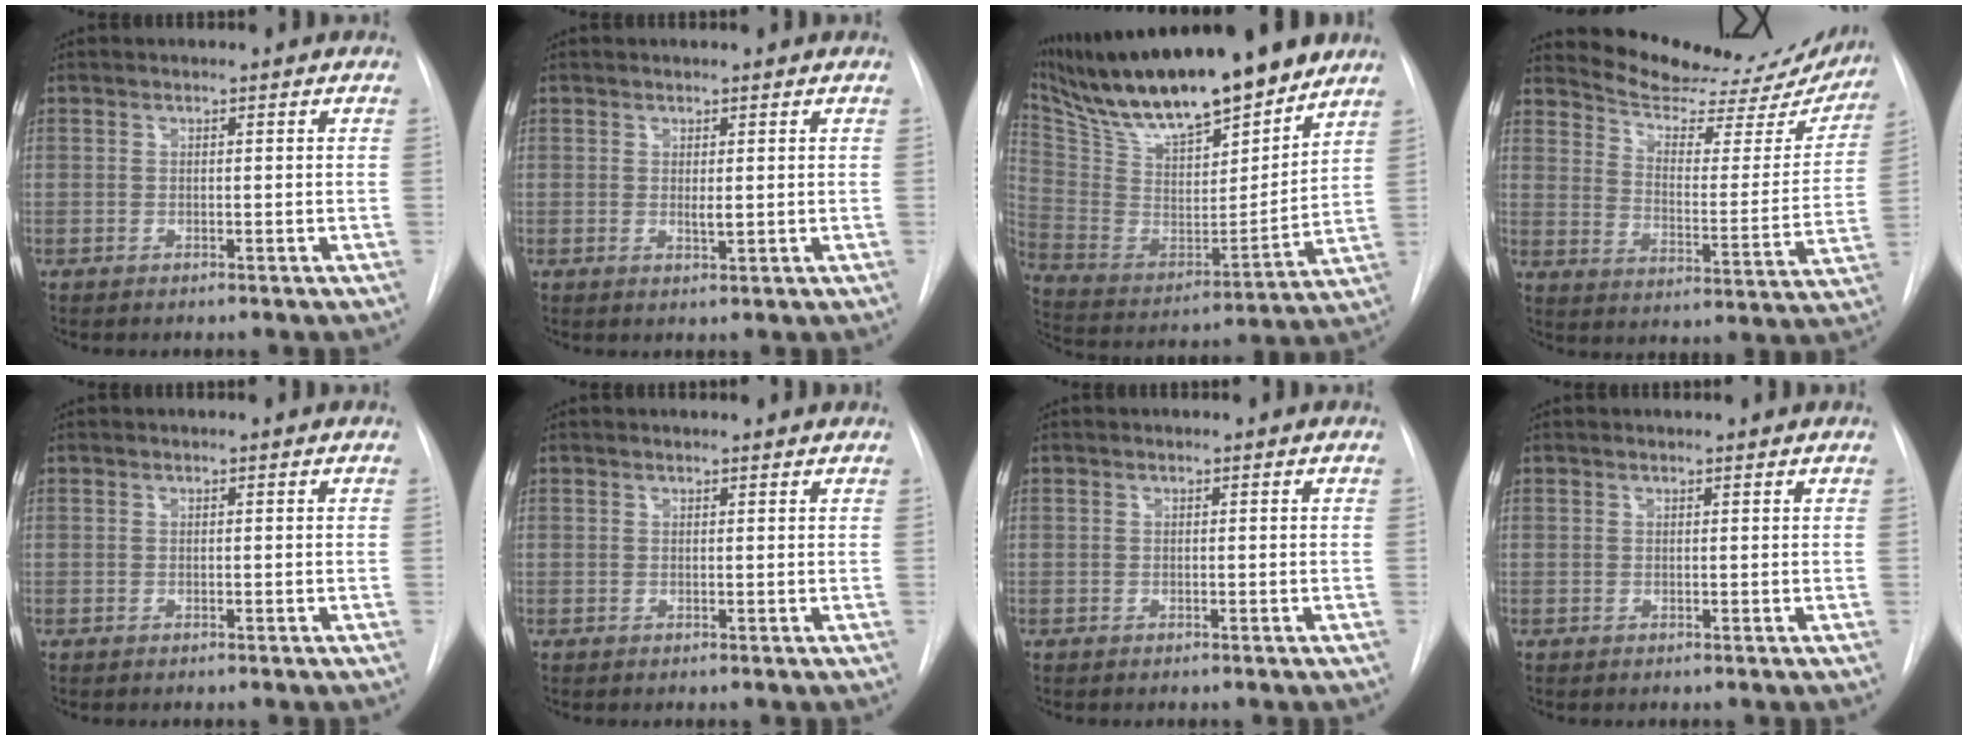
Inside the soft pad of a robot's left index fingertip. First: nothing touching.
{"total": 1.2, "force": [0.3, 0.3, 1.1], "torque": [-0.019, -0.003, 0.008]}
{"total": 24.9, "force": [20.4, 5.0, 13.4], "torque": [-0.243, -0.007, 0.339]}
{"total": 22.0, "force": [20.8, 4.6, 5.6], "torque": [-0.068, -0.065, 0.264]}
{"total": 0.0}
{"total": 2.6, "force": [2.5, 0.4, 0.4], "torque": [-0.010, 0.015, 0.027]}
{"total": 0.0}
{"total": 1.8, "force": [1.7, 0.2, 0.3], "torque": [-0.009, 0.014, 0.021]}